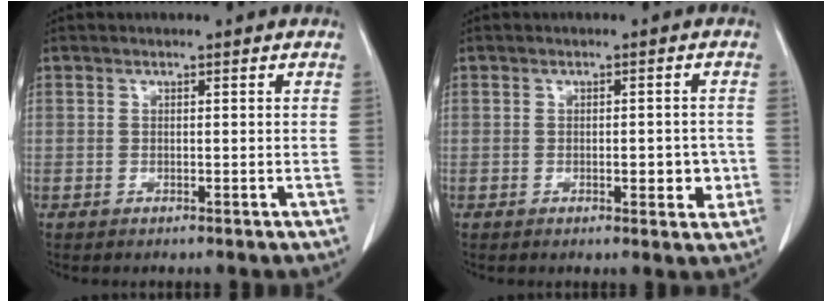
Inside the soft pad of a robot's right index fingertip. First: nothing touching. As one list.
[{"total": 3.9, "force": [-0.9, 1.5, 3.5], "torque": [-0.045, -0.001, -0.008]}]